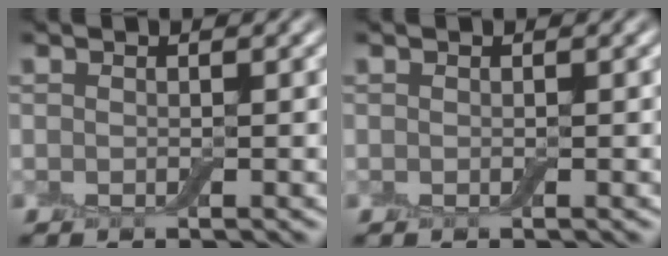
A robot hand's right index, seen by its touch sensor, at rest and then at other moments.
{"total": 0.0}